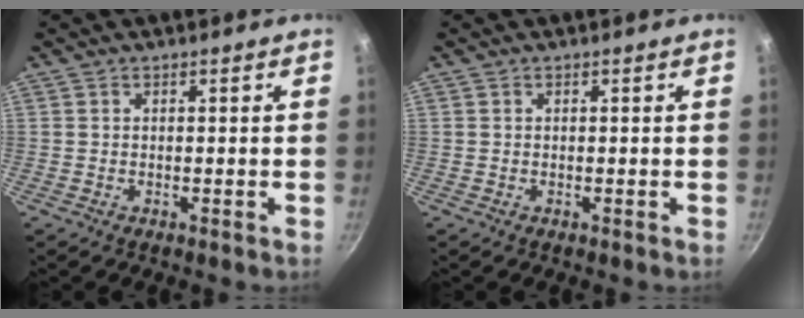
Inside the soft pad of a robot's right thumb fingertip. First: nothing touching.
{"total": 0.0}